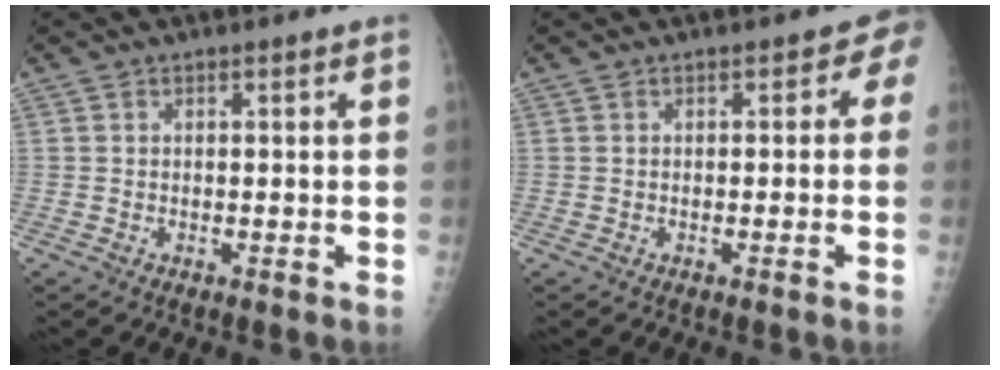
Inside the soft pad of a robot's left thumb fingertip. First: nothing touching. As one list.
[{"total": 2.1, "force": [-0.3, 1.7, 1.2], "torque": [0.014, 0.010, -0.014]}]